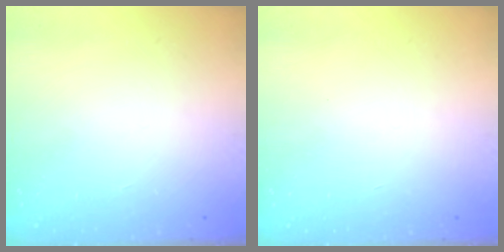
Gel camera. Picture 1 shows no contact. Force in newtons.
{"total": 0.0}